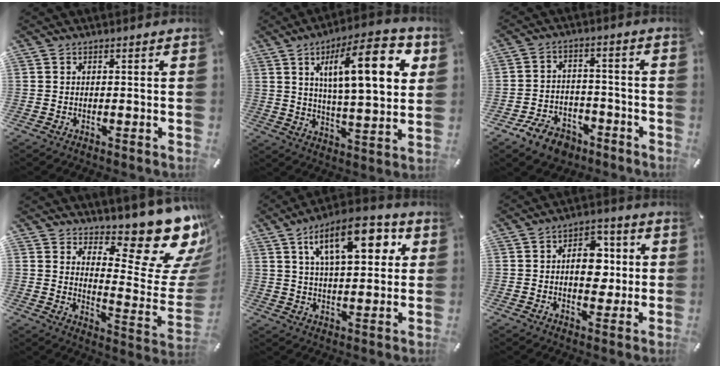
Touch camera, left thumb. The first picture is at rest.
{"total": 20.4, "force": [7.5, 6.8, 17.6], "torque": [-0.272, -0.013, 0.110]}
{"total": 8.3, "force": [-5.8, 5.2, 2.8], "torque": [-0.048, 0.044, -0.105]}
{"total": 18.7, "force": [13.7, 6.6, 10.9], "torque": [-0.112, -0.130, 0.220]}
{"total": 16.0, "force": [7.2, 7.3, 12.3], "torque": [-0.184, -0.014, 0.115]}
{"total": 9.8, "force": [0.7, 6.6, 7.2], "torque": [-0.090, 0.002, 0.008]}